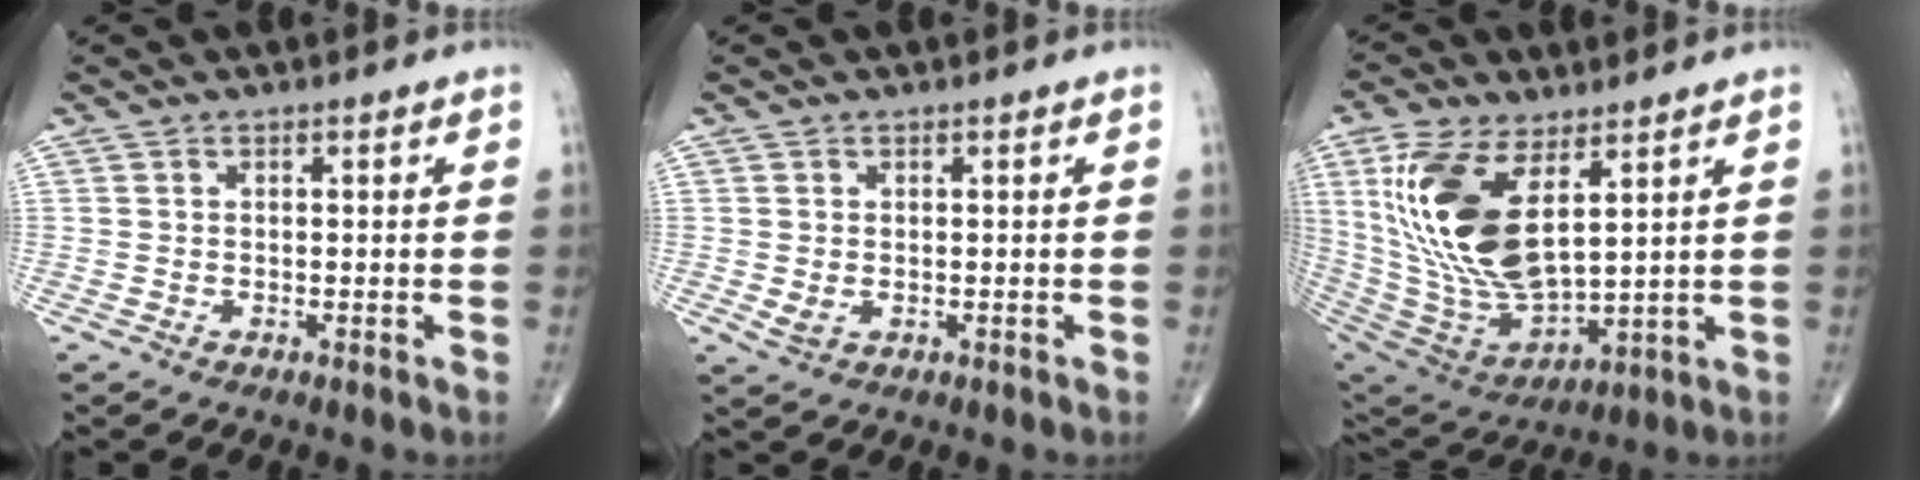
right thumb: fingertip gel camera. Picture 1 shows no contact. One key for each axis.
{"total": 1.7, "fx": 0.0, "fy": 1.1, "fz": 1.4, "tx": -0.027, "ty": -0.004, "tz": 0.006}
{"total": 20.4, "fx": 6.7, "fy": 9.3, "fz": 16.9, "tx": -0.340, "ty": -0.033, "tz": 0.142}